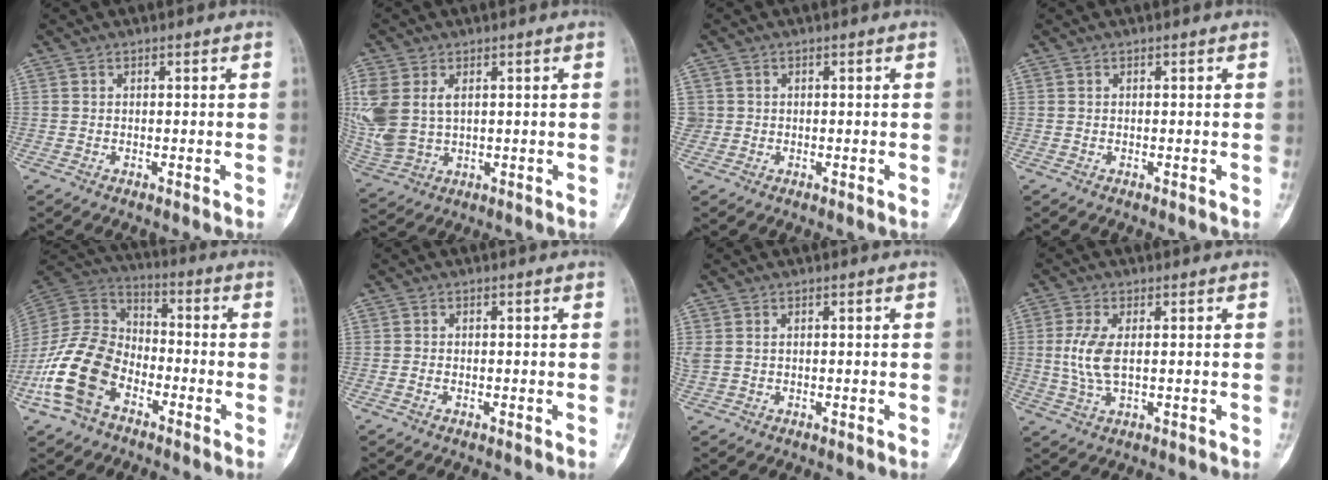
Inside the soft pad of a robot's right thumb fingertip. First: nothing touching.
{"total": 13.9, "force": [2.6, 9.6, 9.7], "torque": [-0.258, -0.002, 0.069]}
{"total": 1.7, "force": [0.3, 1.7, 0.1], "torque": [0.011, 0.004, 0.004]}
{"total": 0.0}
{"total": 16.4, "force": [-7.3, 10.6, 10.1], "torque": [-0.198, 0.053, -0.152]}
{"total": 0.6, "force": [-0.3, 0.4, 0.4], "torque": [-0.008, 0.003, -0.006]}
{"total": 2.2, "force": [0.6, 1.4, 1.5], "torque": [-0.051, 0.011, 0.021]}
{"total": 6.2, "force": [0.5, 2.6, 5.5], "torque": [-0.135, -0.004, 0.011]}